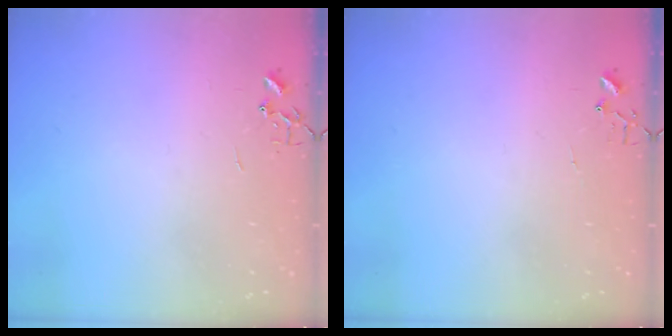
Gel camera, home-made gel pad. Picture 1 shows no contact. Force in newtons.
{"total": 5.0, "press": 5.0, "slide": 0.4}